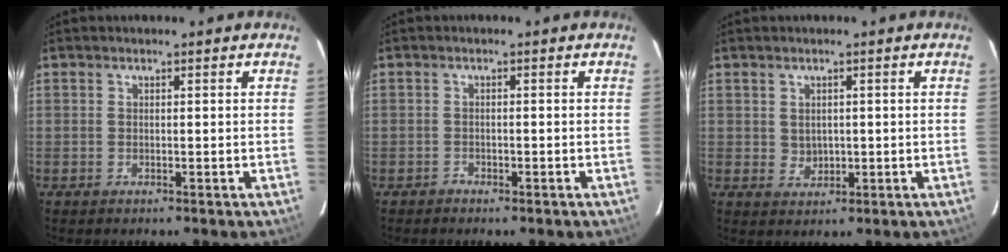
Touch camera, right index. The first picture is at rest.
{"total": 1.2, "force": [-1.1, 0.5, 0.3], "torque": [-0.013, 0.003, -0.016]}
{"total": 2.5, "force": [0.5, 2.3, 0.7], "torque": [-0.010, 0.001, 0.016]}